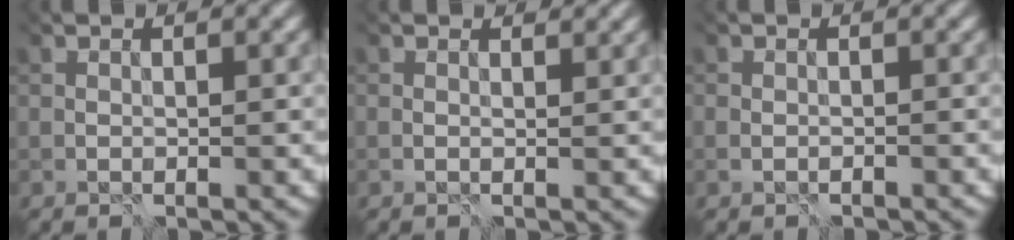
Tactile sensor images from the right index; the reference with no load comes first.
{"total": 1.4, "force": [1.3, 0.2, 0.5], "torque": [-0.003, 0.001, 0.013]}
{"total": 1.1, "force": [-1.1, -0.1, -0.4], "torque": [0.006, 0.002, -0.016]}